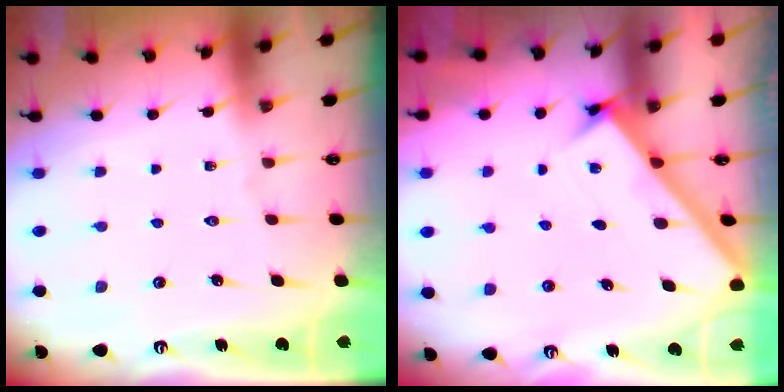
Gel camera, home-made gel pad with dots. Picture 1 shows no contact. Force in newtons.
{"total": 2.6, "press": 2.6, "slide": 0.3}